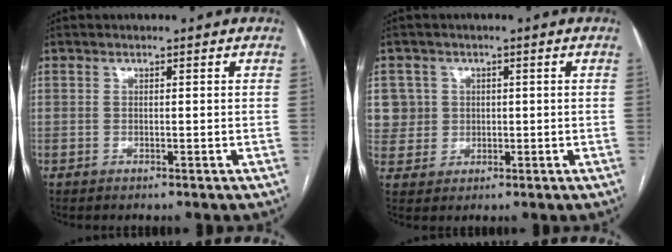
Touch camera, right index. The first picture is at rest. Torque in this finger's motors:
{"motor_torque": [0.19, 0.12, 0.02, 0.02]}